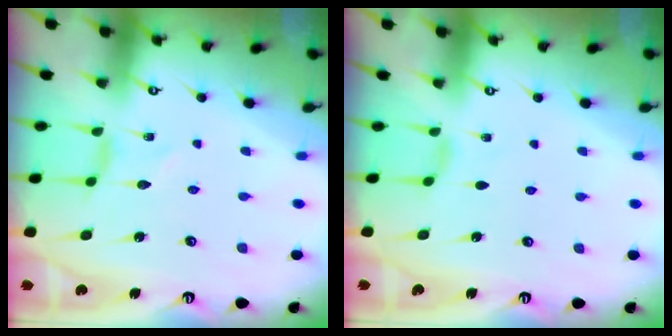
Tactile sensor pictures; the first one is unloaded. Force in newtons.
{"total": 1.8, "press": 1.8, "slide": 0.4}